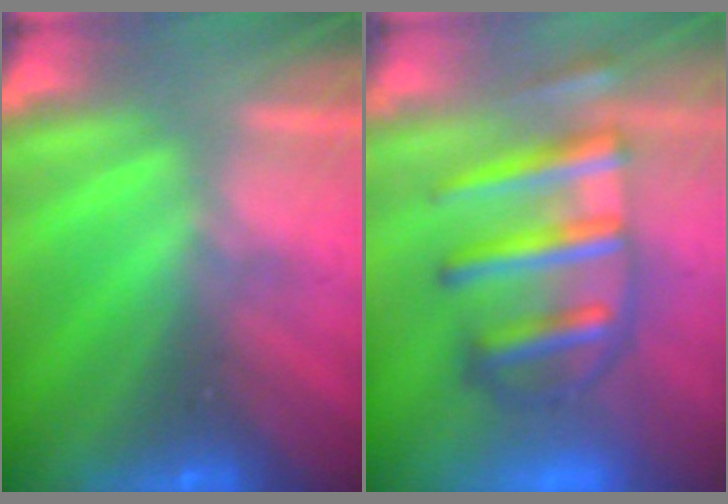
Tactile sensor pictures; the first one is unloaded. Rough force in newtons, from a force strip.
{"total": 6.7}